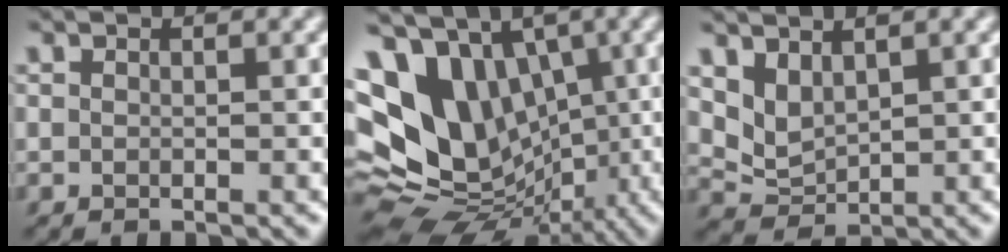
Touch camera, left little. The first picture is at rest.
{"total": 13.6, "force": [2.1, 10.4, 8.7], "torque": [-0.176, -0.007, 0.043]}
{"total": 2.6, "force": [1.5, 1.5, 1.5], "torque": [-0.040, -0.009, 0.037]}